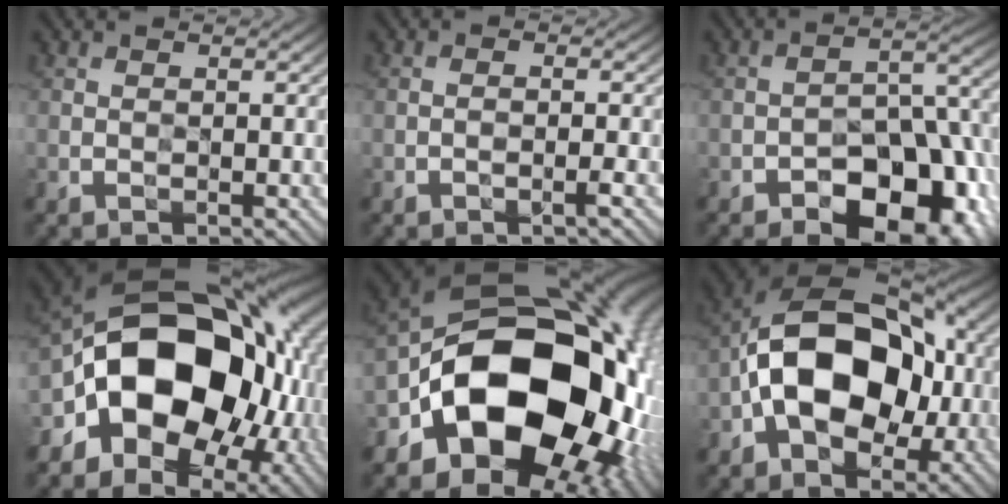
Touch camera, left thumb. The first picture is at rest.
{"total": 1.4, "force": [-0.7, 0.1, 1.2], "torque": [-0.022, 0.008, -0.016]}
{"total": 16.3, "force": [-8.9, 8.5, 10.6], "torque": [-0.126, -0.003, -0.132]}
{"total": 19.2, "force": [-3.0, 13.8, 12.9], "torque": [-0.202, -0.016, -0.043]}
{"total": 20.2, "force": [-5.6, 14.3, 13.2], "torque": [-0.213, -0.024, -0.083]}
{"total": 15.6, "force": [-1.8, 10.5, 11.5], "torque": [-0.179, 0.012, -0.044]}